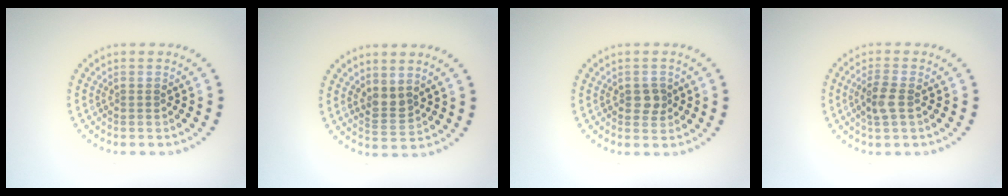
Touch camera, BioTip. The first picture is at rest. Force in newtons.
{"total": 1.9, "press": 1.6, "slide": 1.0}
{"total": 1.6, "press": 1.6, "slide": 0.2}
{"total": 2.4, "press": 2.2, "slide": 0.8}